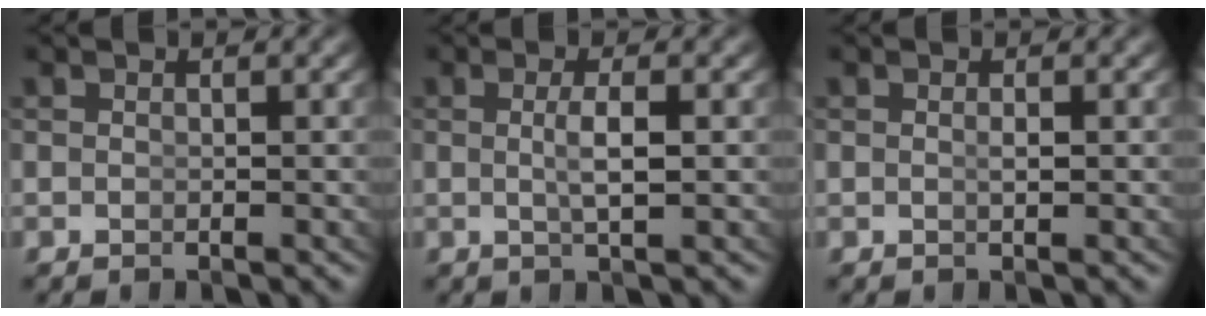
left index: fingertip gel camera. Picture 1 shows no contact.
{"total": 2.0, "force": [-0.1, -0.4, 2.0], "torque": [-0.038, -0.011, 0.006]}
{"total": 0.5, "force": [-0.1, 0.0, 0.5], "torque": [-0.012, -0.007, 0.000]}